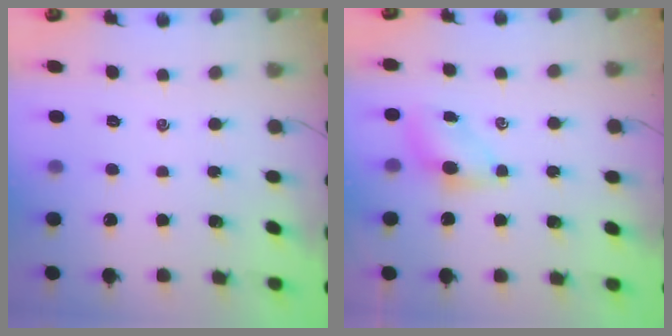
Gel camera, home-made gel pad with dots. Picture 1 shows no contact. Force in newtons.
{"total": 4.6, "press": 4.6, "slide": 0.6}